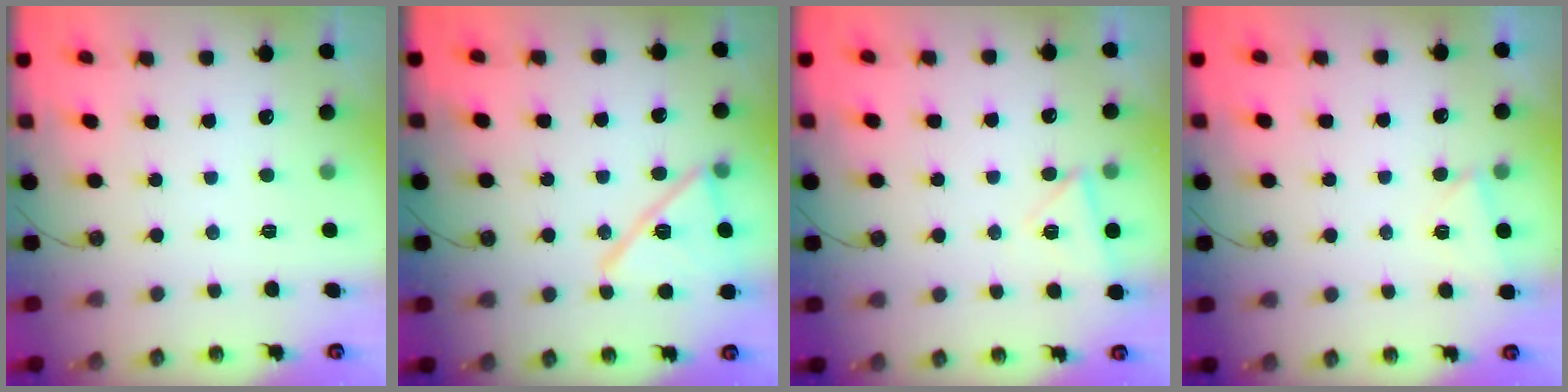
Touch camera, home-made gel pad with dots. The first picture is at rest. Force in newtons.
{"total": 14.7, "press": 14.7, "slide": 0.5}
{"total": 5.5, "press": 4.8, "slide": 2.5}
{"total": 3.9, "press": 2.9, "slide": 2.6}